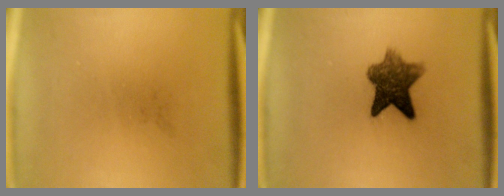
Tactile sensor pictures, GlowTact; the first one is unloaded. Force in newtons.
{"total": 8.0}